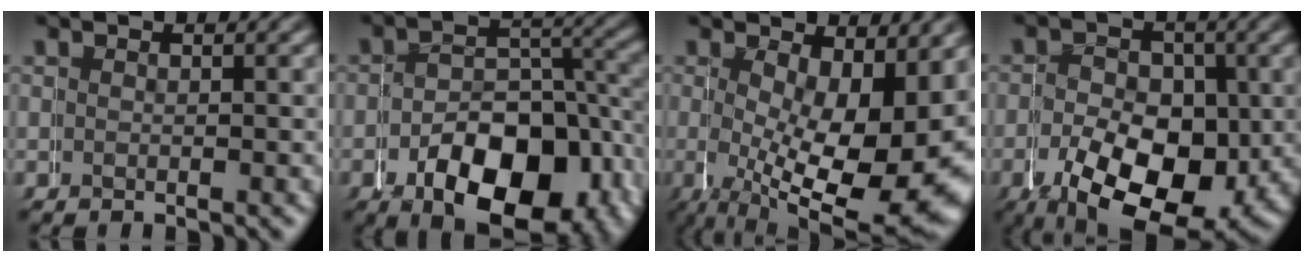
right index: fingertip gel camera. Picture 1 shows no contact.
{"total": 10.4, "force": [-4.3, 5.9, 7.4], "torque": [-0.104, -0.036, -0.054]}
{"total": 12.2, "force": [-0.1, 5.4, 11.0], "torque": [-0.167, -0.047, 0.027]}
{"total": 10.1, "force": [-3.0, 6.3, 7.3], "torque": [-0.128, -0.052, -0.026]}